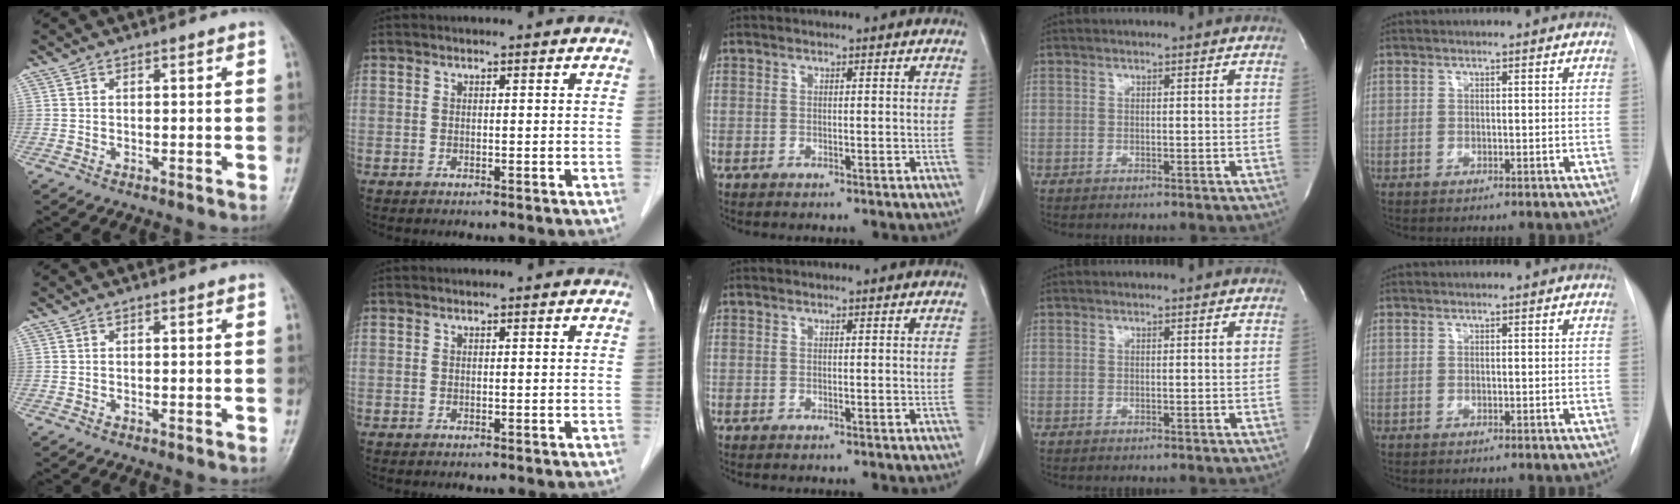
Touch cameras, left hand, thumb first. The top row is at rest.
{}